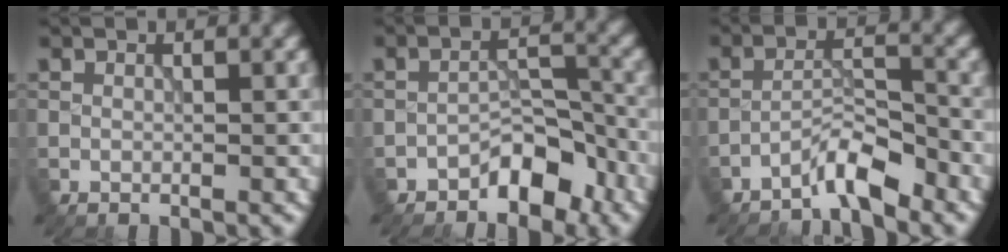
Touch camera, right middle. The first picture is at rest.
{"total": 3.9, "force": [-2.8, 1.8, 2.0], "torque": [-0.020, 0.014, -0.046]}
{"total": 3.5, "force": [-3.0, 0.5, 1.7], "torque": [-0.025, 0.013, -0.060]}